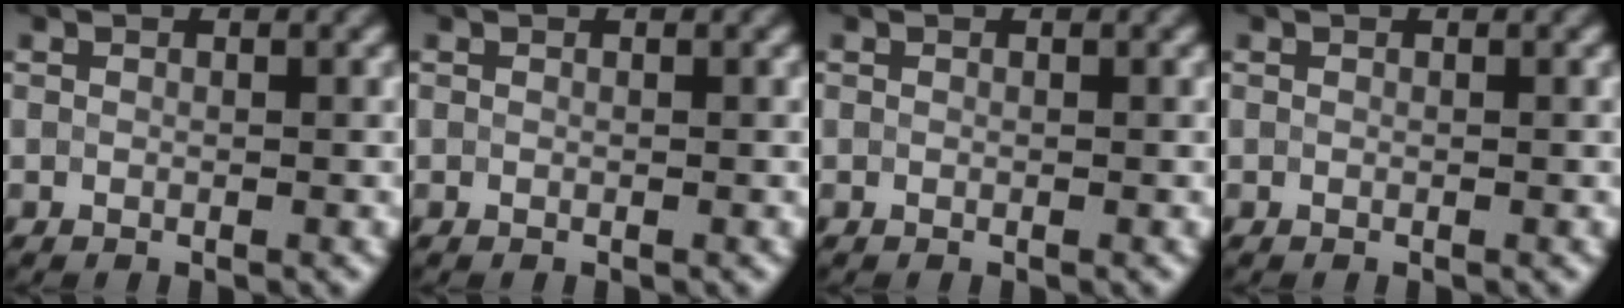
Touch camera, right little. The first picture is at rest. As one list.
[{"total": 0.0}, {"total": 0.0}, {"total": 0.0}]